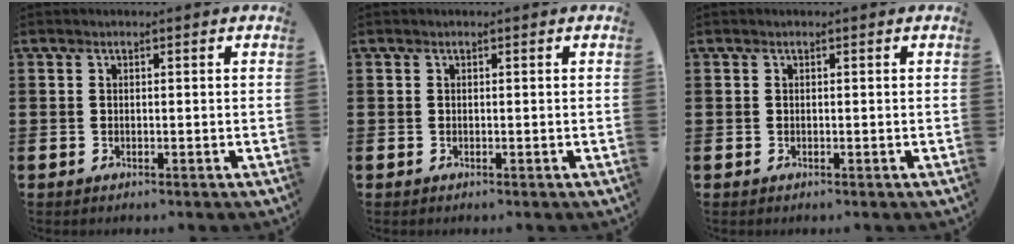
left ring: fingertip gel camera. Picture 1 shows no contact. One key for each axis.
{"total": 0.0}
{"total": 0.0}